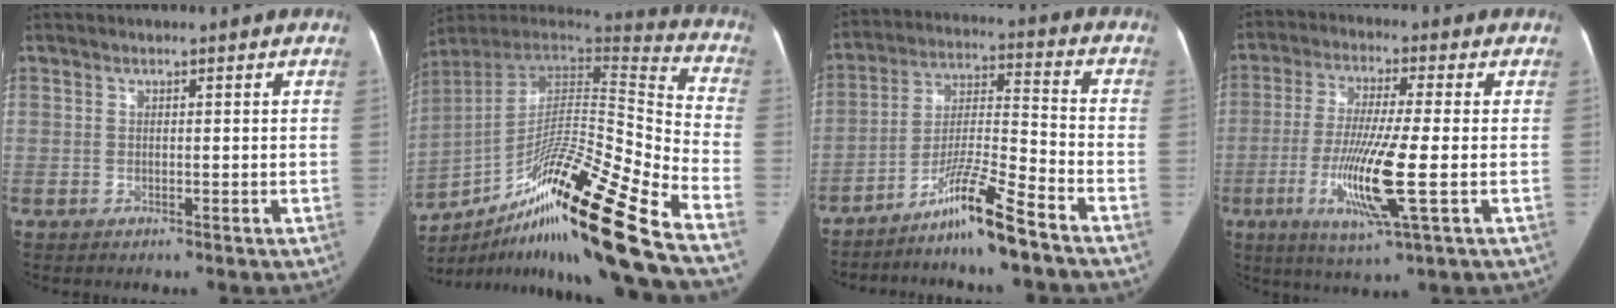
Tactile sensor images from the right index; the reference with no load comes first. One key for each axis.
{"total": 29.5, "fx": -18.5, "fy": 0.9, "fz": 22.9, "tx": -0.330, "ty": -0.014, "tz": -0.318}
{"total": 10.6, "fx": -7.9, "fy": -0.8, "fz": 7.0, "tx": -0.131, "ty": -0.010, "tz": -0.142}
{"total": 11.9, "fx": -2.9, "fy": 0.1, "fz": 11.6, "tx": -0.231, "ty": -0.023, "tz": -0.058}